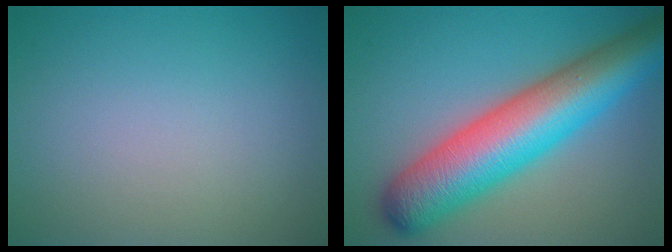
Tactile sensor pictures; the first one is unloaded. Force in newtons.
{"total": 11.2, "press": 11.2, "slide": 0.4}